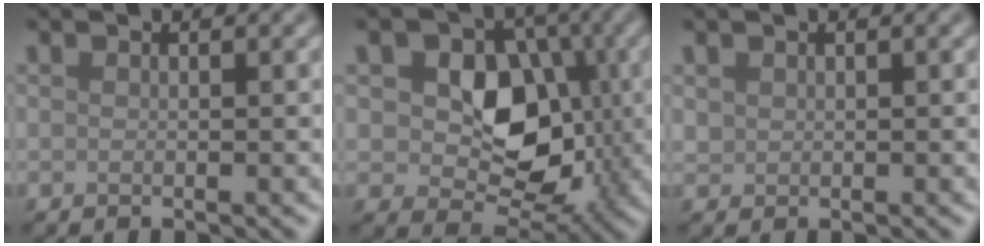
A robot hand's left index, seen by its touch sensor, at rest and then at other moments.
{"total": 8.8, "force": [1.0, 6.4, 6.0], "torque": [-0.083, -0.002, 0.004]}
{"total": 0.7, "force": [0.4, 0.6, 0.1], "torque": [-0.001, -0.002, 0.010]}